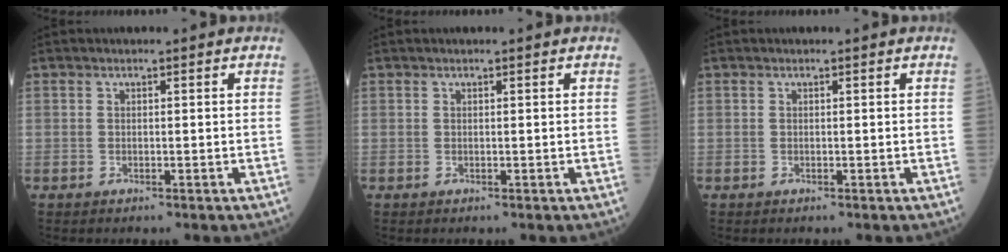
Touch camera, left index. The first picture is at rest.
{"total": 0.0}
{"total": 0.0}